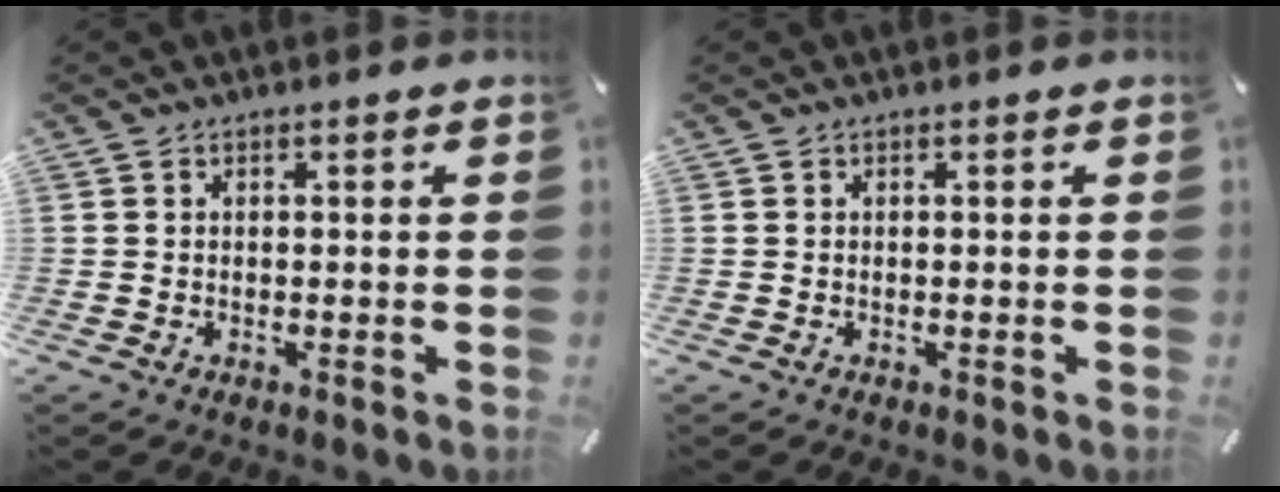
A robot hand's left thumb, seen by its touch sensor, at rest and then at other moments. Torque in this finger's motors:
{"motor_torque": [0.00, 0.00, 0.00, 0.00, 0.00]}